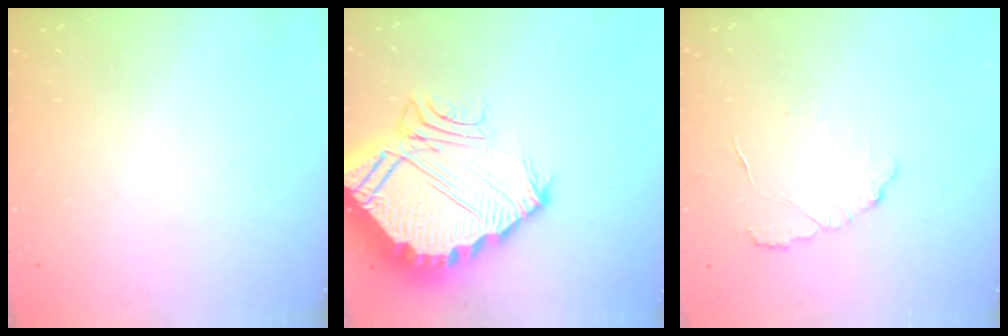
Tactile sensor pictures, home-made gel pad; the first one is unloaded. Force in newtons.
{"total": 13.3, "press": 13.2, "slide": 1.2}
{"total": 4.5, "press": 4.5, "slide": 0.4}